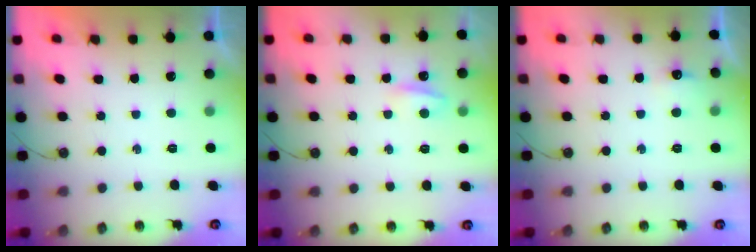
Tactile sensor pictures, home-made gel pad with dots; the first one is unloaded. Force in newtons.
{"total": 4.8, "press": 4.7, "slide": 0.7}
{"total": 5.1, "press": 5.1, "slide": 0.7}